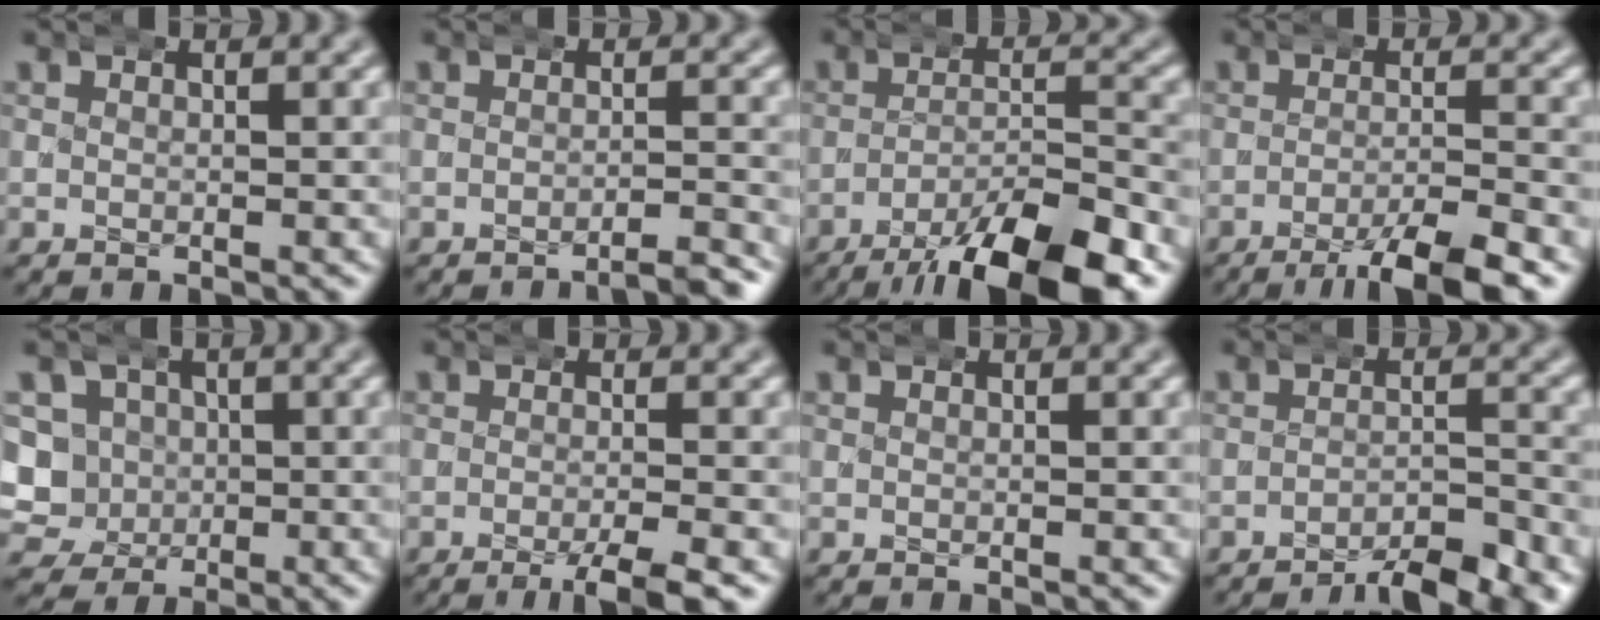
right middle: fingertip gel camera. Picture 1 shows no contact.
{"total": 2.3, "force": [-2.1, 0.0, 1.0], "torque": [-0.013, 0.010, -0.044]}
{"total": 9.9, "force": [-7.0, 2.4, 6.6], "torque": [-0.091, -0.006, -0.105]}
{"total": 6.0, "force": [-4.1, 0.8, 4.4], "torque": [-0.061, -0.006, -0.065]}
{"total": 10.7, "force": [-0.8, 10.0, 3.5], "torque": [-0.106, -0.028, -0.016]}
{"total": 3.6, "force": [-2.0, 0.3, 3.0], "torque": [-0.043, 0.003, -0.037]}
{"total": 0.0}
{"total": 5.3, "force": [-4.3, 1.0, 3.0], "torque": [-0.039, -0.003, -0.076]}